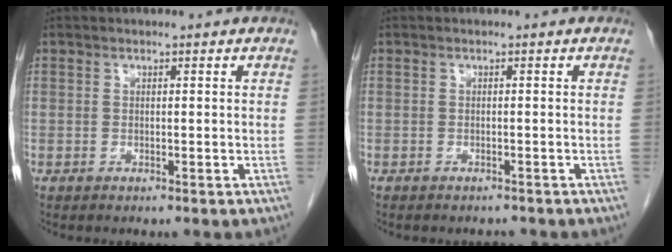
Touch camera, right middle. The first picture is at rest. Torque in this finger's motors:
{"motor_torque": [-0.03, 0.09, -0.01, 0.01]}